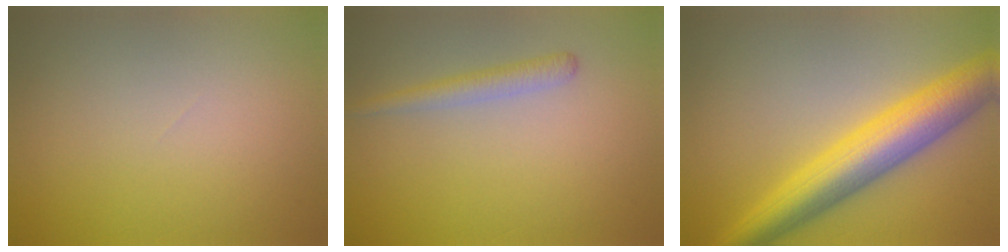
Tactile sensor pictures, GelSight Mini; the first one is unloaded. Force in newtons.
{"total": 1.7, "press": 1.7, "slide": 0.1}
{"total": 7.5, "press": 7.5, "slide": 0.1}